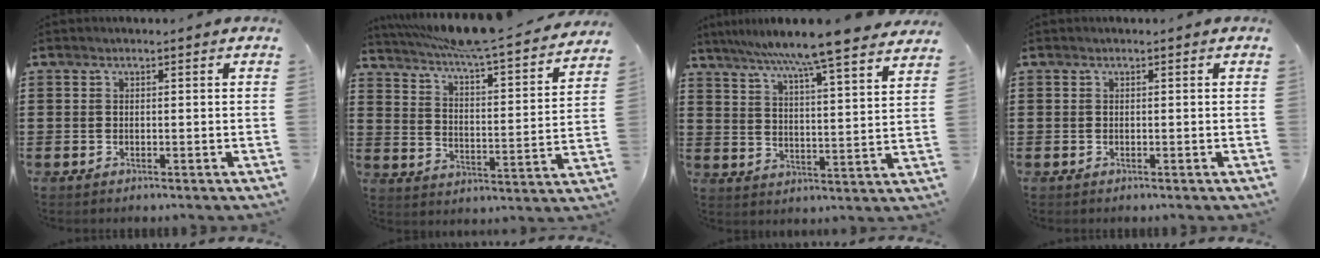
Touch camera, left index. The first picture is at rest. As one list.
[{"total": 6.3, "force": [5.6, -0.5, 2.8], "torque": [-0.079, -0.047, 0.090]}, {"total": 7.8, "force": [6.9, -1.5, 3.3], "torque": [-0.091, -0.052, 0.111]}, {"total": 0.0}]